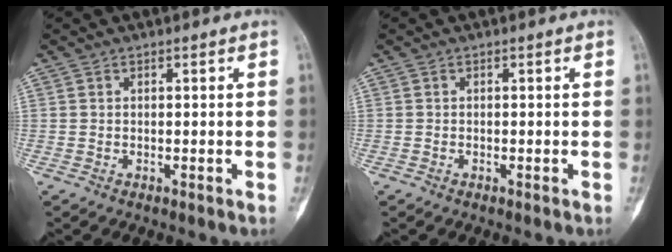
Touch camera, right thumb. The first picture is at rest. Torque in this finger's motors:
{"motor_torque": [-0.64, 0.02, -0.15, 0.06, -0.02]}